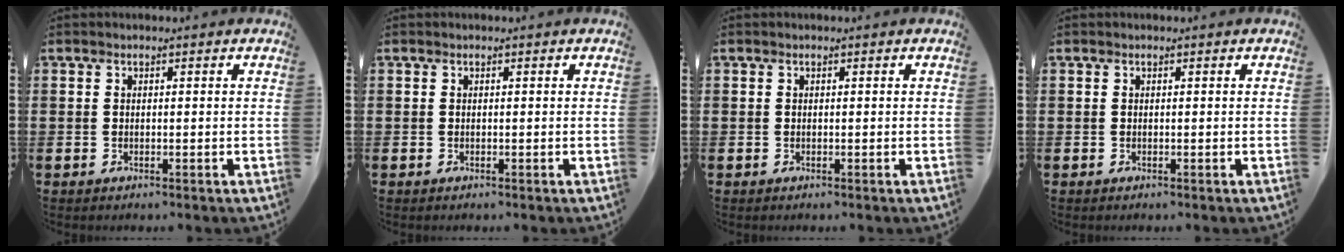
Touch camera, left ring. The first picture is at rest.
{"total": 0.0}
{"total": 0.0}
{"total": 0.0}